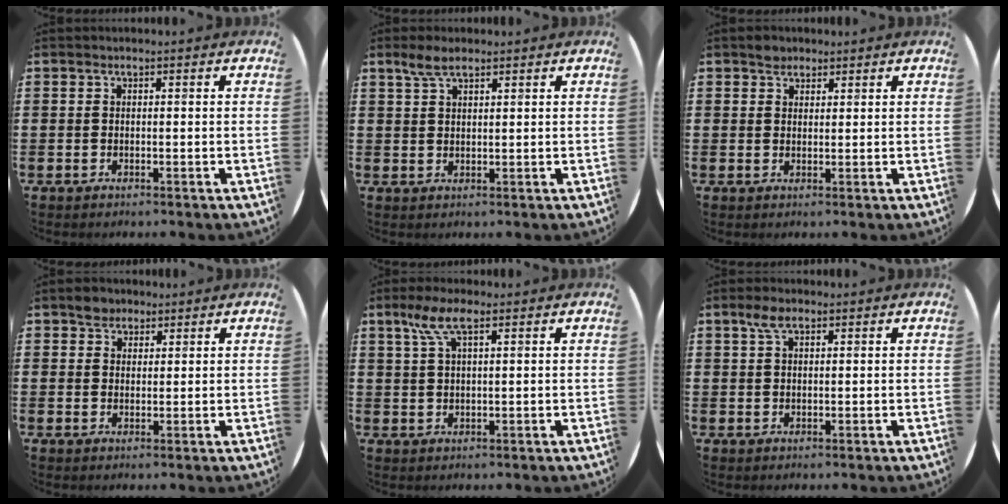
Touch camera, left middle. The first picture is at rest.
{"total": 3.3, "force": [2.4, 1.1, 1.9], "torque": [-0.043, 0.005, 0.044]}
{"total": 2.0, "force": [1.7, 1.0, 0.0], "torque": [0.005, 0.000, 0.032]}
{"total": 2.5, "force": [2.1, 1.4, 0.1], "torque": [0.010, -0.001, 0.039]}
{"total": 5.1, "force": [2.8, 1.5, 4.0], "torque": [-0.086, 0.009, 0.048]}
{"total": 2.8, "force": [1.8, 1.3, 1.8], "torque": [-0.031, 0.005, 0.030]}